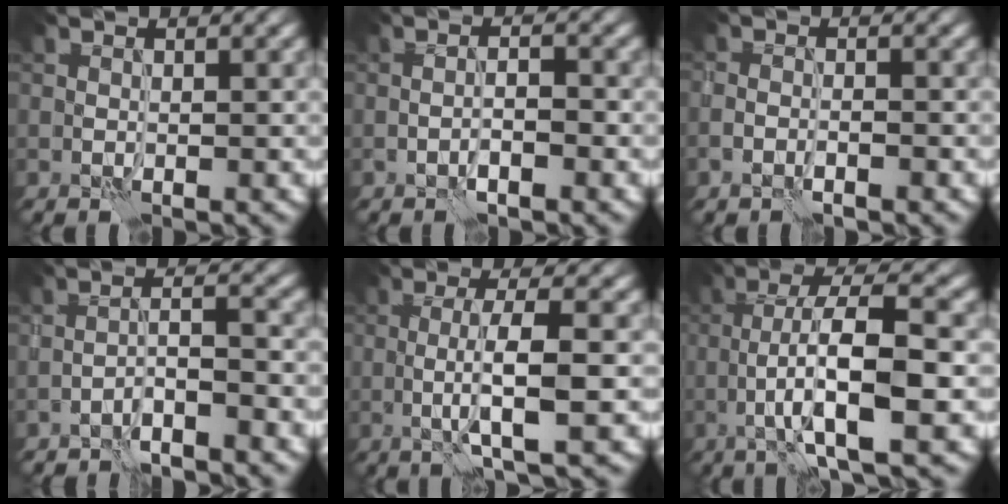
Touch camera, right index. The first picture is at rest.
{"total": 1.8, "force": [-1.0, 0.4, 1.5], "torque": [-0.024, 0.008, -0.022]}
{"total": 1.9, "force": [-1.3, 0.6, 1.2], "torque": [-0.024, 0.002, -0.026]}
{"total": 2.7, "force": [-2.2, 0.2, 1.6], "torque": [-0.027, 0.013, -0.046]}
{"total": 4.9, "force": [-0.5, 0.9, 4.8], "torque": [-0.083, 0.002, -0.012]}
{"total": 8.5, "force": [-1.9, 1.8, 8.1], "torque": [-0.134, 0.020, -0.040]}